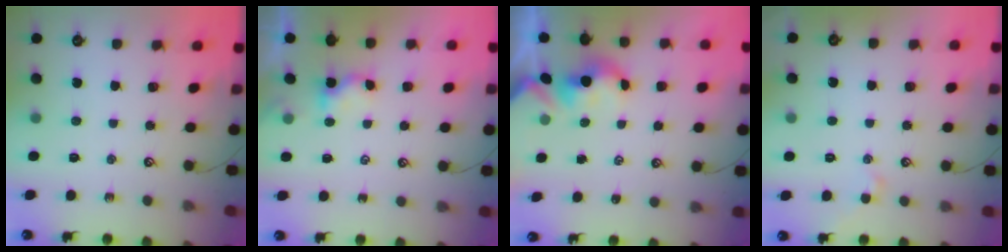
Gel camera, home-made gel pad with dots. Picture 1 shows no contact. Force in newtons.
{"total": 1.7, "press": 1.6, "slide": 0.5}
{"total": 1.6, "press": 1.6, "slide": 0.2}
{"total": 0.5, "press": 0.2, "slide": 0.5}